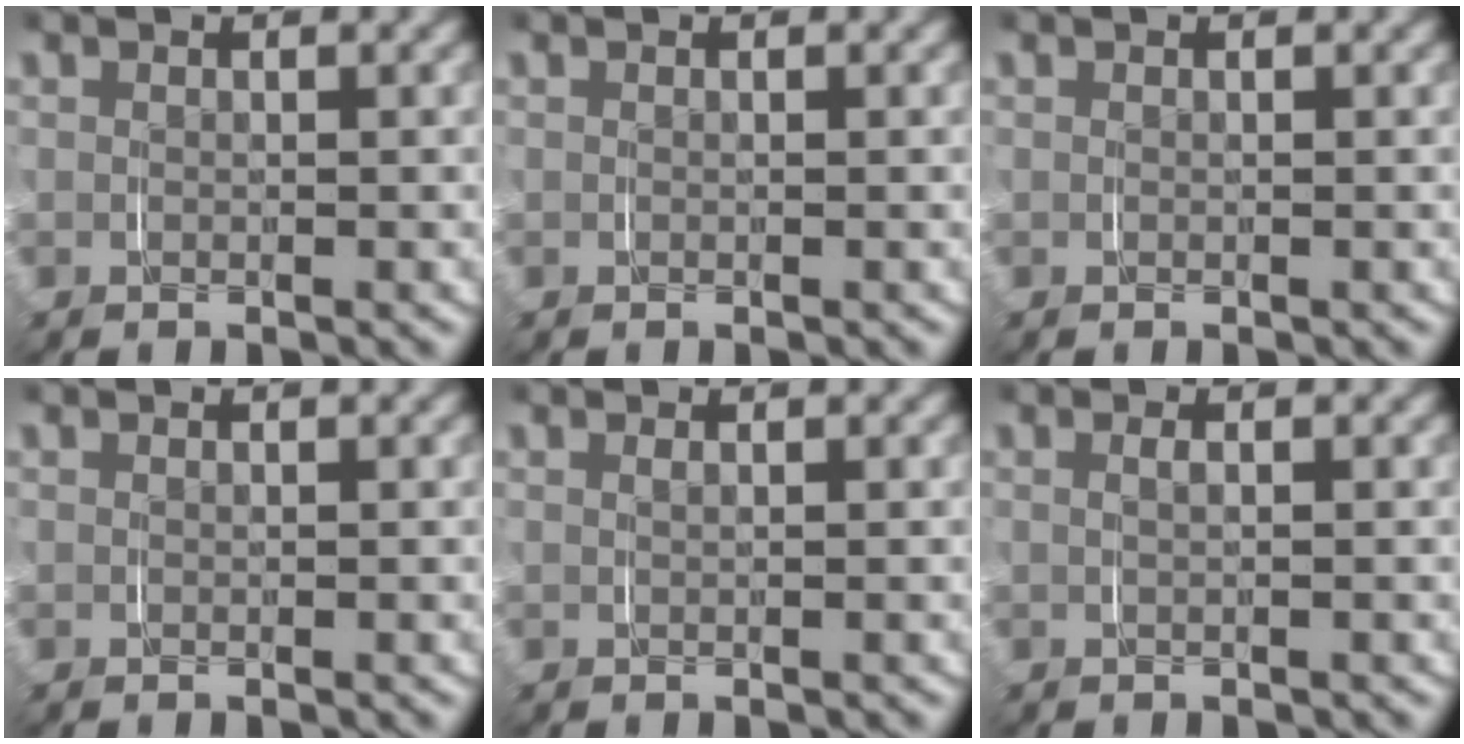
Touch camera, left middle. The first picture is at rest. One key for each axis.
{"total": 0.0}
{"total": 0.0}
{"total": 0.0}
{"total": 0.9, "fx": 0.4, "fy": -0.8, "fz": -0.2, "tx": 0.015, "ty": 0.006, "tz": 0.006}
{"total": 1.2, "fx": 0.3, "fy": -1.2, "fz": -0.2, "tx": 0.015, "ty": 0.006, "tz": 0.004}